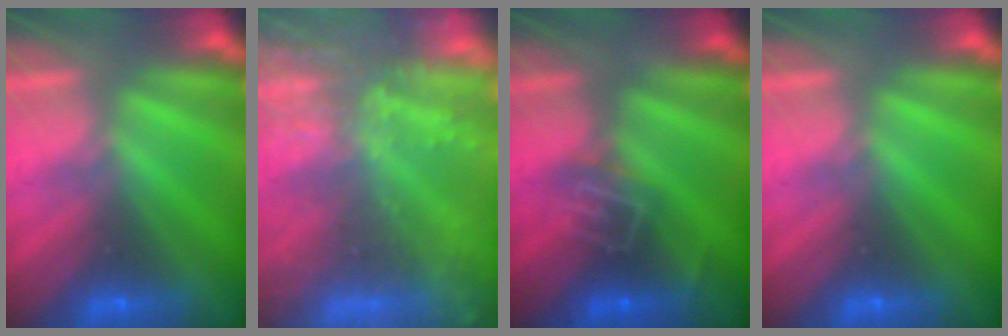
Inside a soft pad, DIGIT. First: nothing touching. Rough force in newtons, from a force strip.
{"total": 7.1}
{"total": 2.7}
{"total": 0.0}